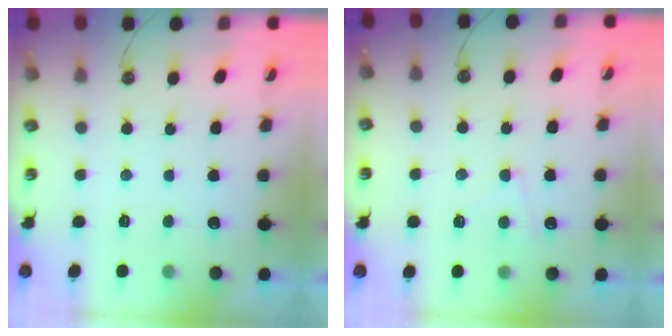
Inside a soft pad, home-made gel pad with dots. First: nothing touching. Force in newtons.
{"total": 1.3, "press": 1.1, "slide": 0.6}